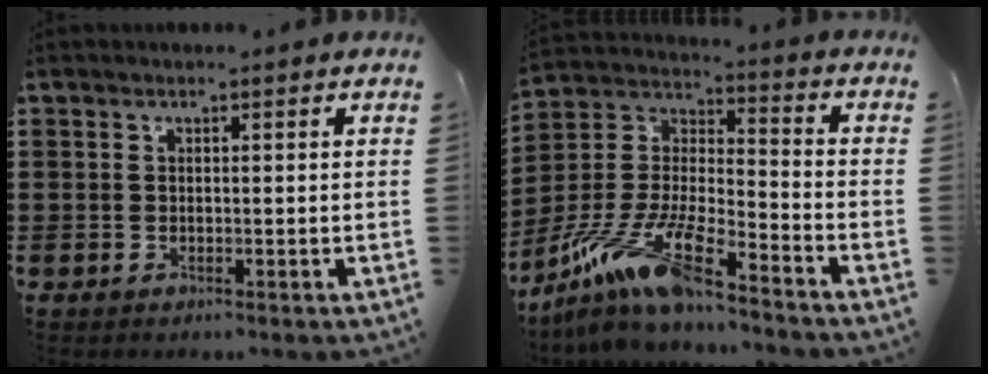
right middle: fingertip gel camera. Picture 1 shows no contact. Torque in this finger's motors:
{"motor_torque": [2.14, 0.00, 0.40, 0.21]}